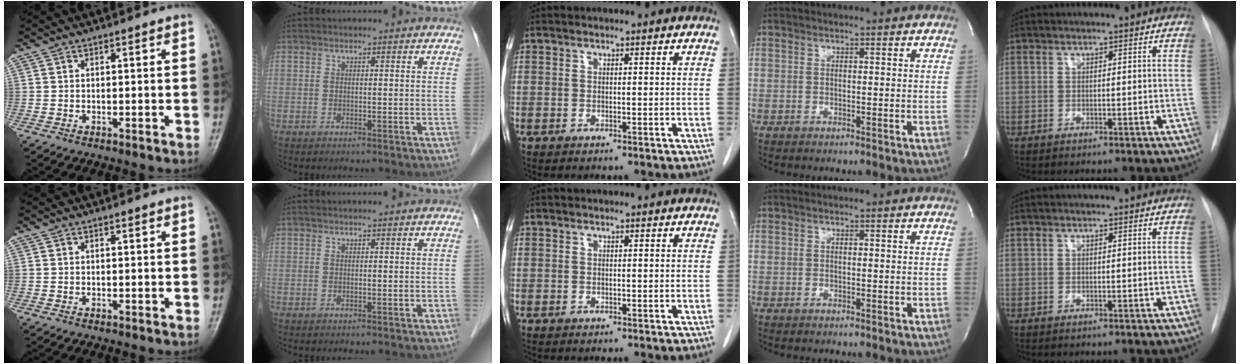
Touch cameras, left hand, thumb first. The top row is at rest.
{}